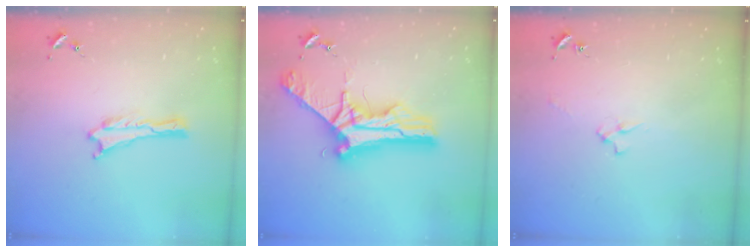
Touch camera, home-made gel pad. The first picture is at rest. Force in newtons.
{"total": 10.7, "press": 10.7, "slide": 0.9}
{"total": 2.4, "press": 2.4, "slide": 0.3}